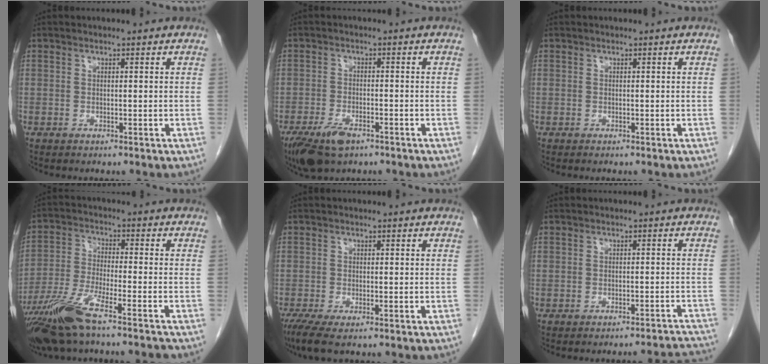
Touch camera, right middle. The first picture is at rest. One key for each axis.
{"total": 7.0, "fx": -4.5, "fy": 2.8, "fz": 4.5, "tx": -0.088, "ty": -0.011, "tz": -0.078}
{"total": 0.0}
{"total": 11.2, "fx": -8.1, "fy": 0.0, "fz": 7.7, "tx": -0.153, "ty": -0.027, "tz": -0.149}
{"total": 3.8, "fx": -2.5, "fy": 0.5, "fz": 2.8, "tx": -0.058, "ty": -0.015, "tz": -0.047}
{"total": 8.4, "fx": -8.3, "fy": -0.7, "fz": 1.1, "tx": 0.004, "ty": -0.003, "tz": -0.092}